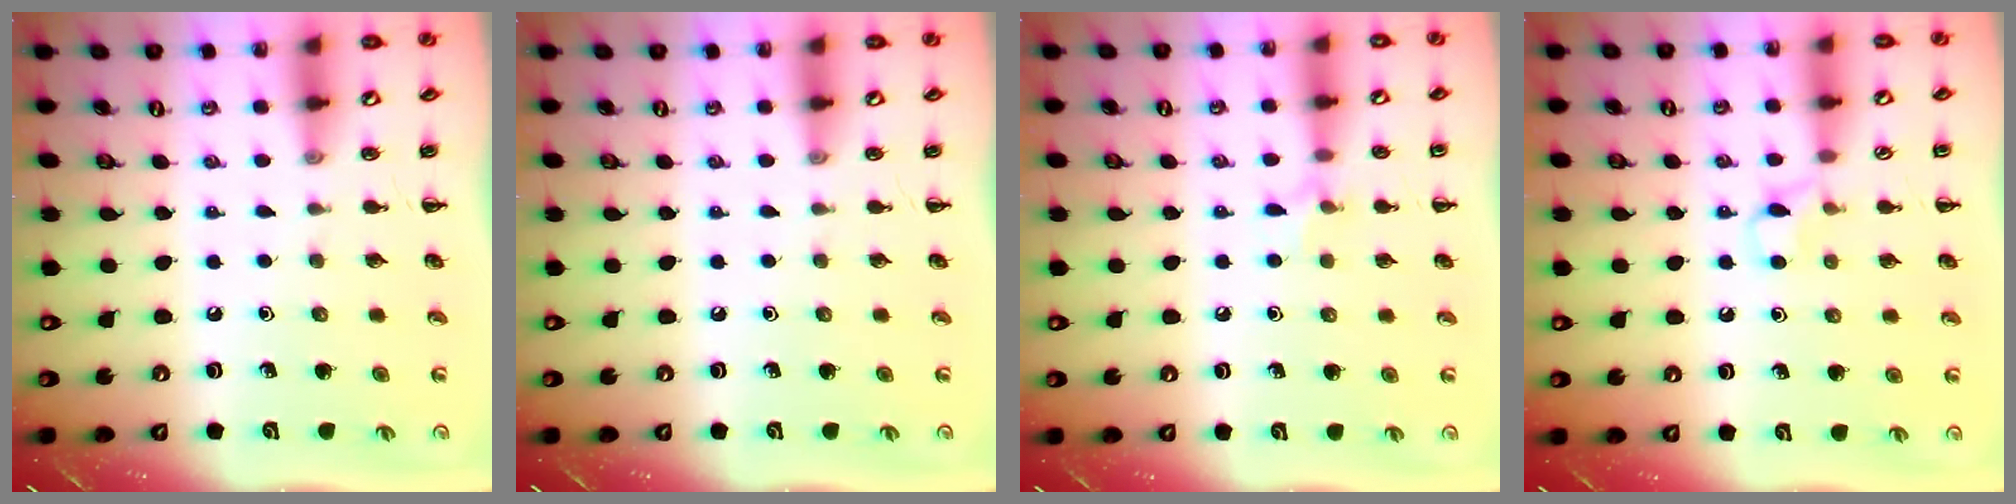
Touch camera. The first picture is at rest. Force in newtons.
{"total": 0.0}
{"total": 5.7, "press": 5.4, "slide": 2.0}
{"total": 3.7, "press": 3.5, "slide": 1.3}